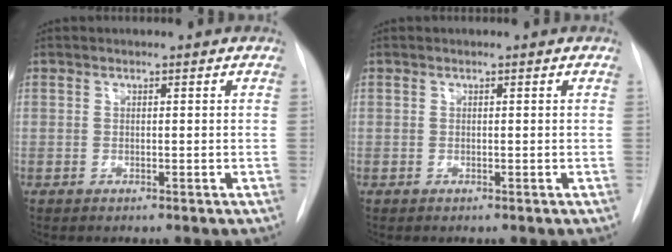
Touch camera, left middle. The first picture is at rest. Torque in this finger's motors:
{"motor_torque": [-0.05, 0.04, 0.03, 0.00]}